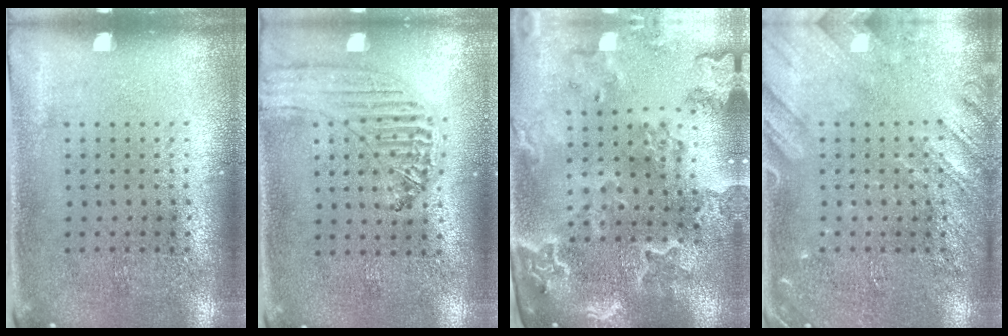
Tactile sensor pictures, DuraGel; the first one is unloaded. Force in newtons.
{"total": 0.8, "press": 0.8, "slide": 0.1}
{"total": 2.7, "press": 2.5, "slide": 0.9}
{"total": 2.9, "press": 2.8, "slide": 0.3}